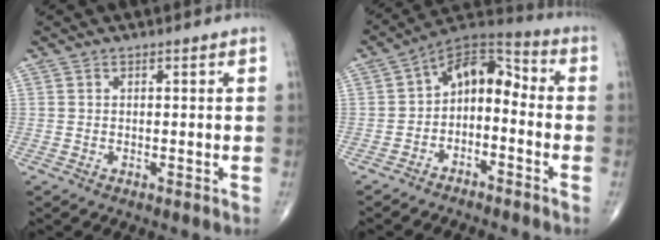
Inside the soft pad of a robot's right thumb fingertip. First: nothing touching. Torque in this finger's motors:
{"motor_torque": [2.60, 2.42, 0.52, -0.12, 0.15]}